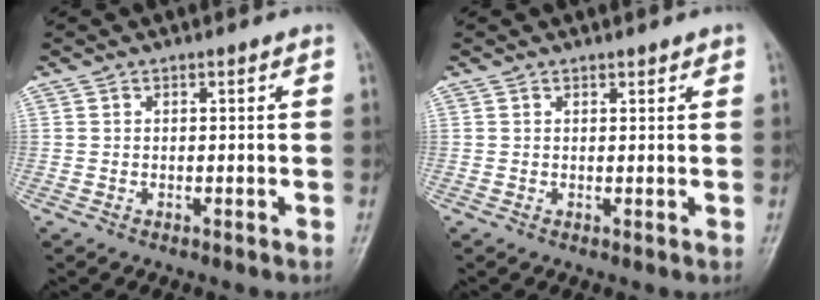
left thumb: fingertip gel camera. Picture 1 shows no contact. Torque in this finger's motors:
{"motor_torque": [-0.06, 0.02, -0.04, -0.10, 0.02]}